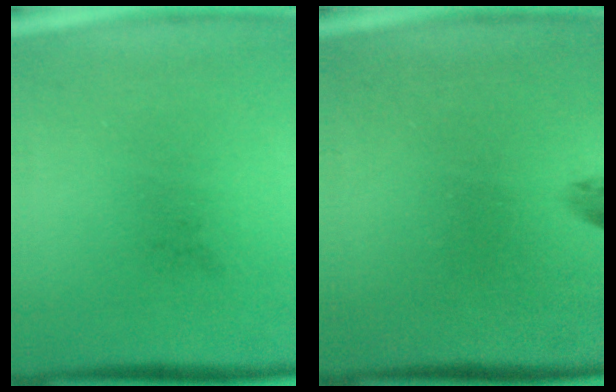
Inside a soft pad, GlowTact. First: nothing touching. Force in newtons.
{"total": 0.9}